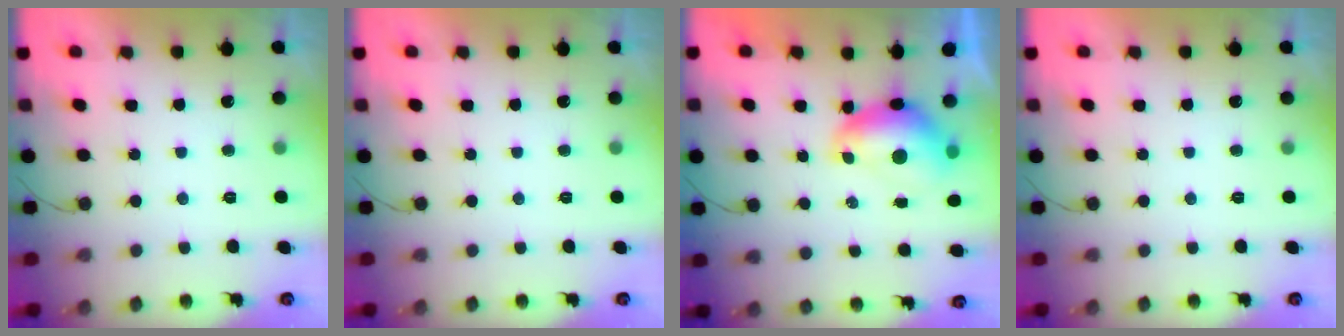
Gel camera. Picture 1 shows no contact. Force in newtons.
{"total": 0.0}
{"total": 7.6, "press": 7.5, "slide": 0.9}
{"total": 0.0}